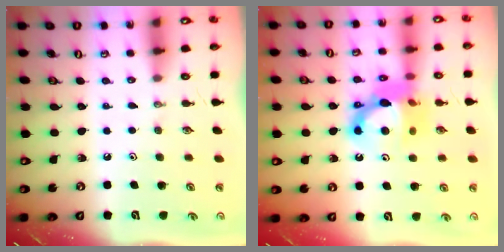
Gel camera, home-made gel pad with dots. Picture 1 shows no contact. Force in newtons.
{"total": 12.8, "press": 12.8, "slide": 1.3}